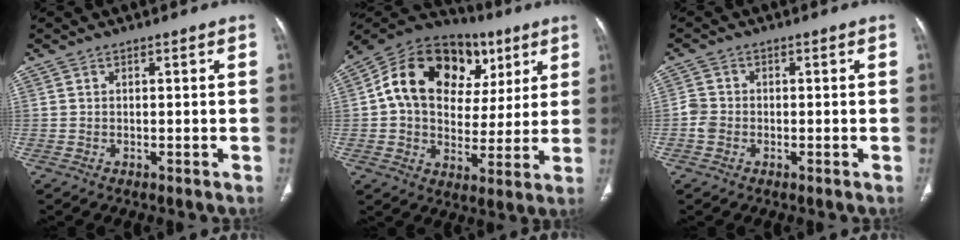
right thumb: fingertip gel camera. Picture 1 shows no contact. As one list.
[{"total": 23.6, "force": [7.2, 16.7, 15.0], "torque": [-0.210, 0.033, 0.114]}, {"total": 2.7, "force": [-0.9, 2.2, 1.2], "torque": [-0.018, 0.009, -0.022]}]